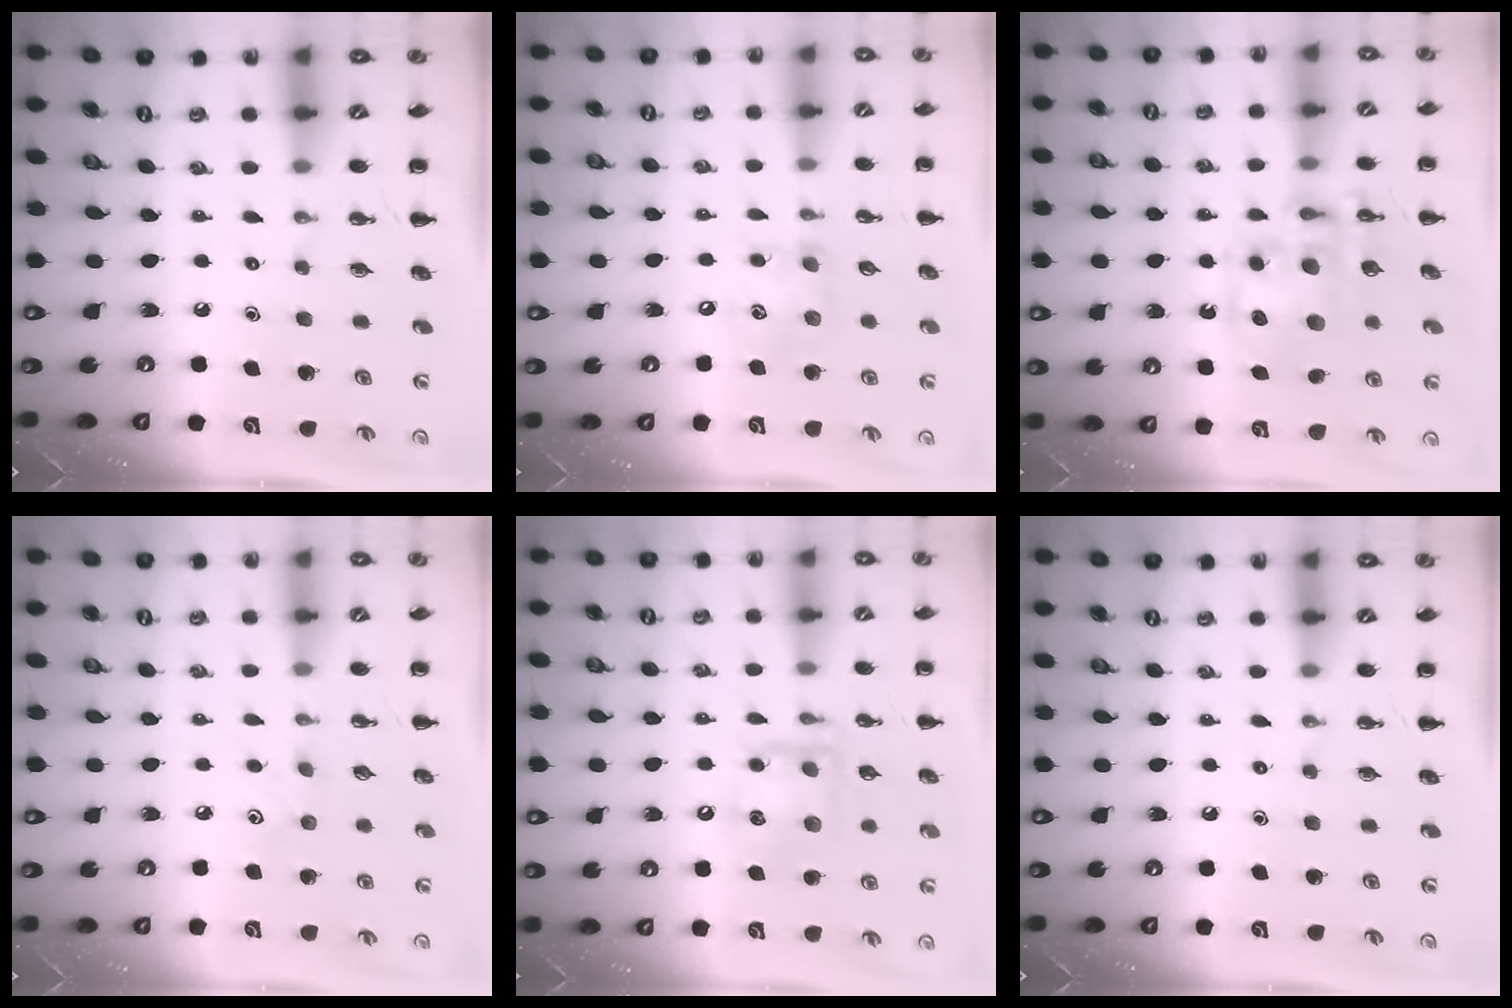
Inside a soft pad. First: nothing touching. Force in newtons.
{"total": 7.5, "press": 7.4, "slide": 0.9}
{"total": 13.2, "press": 13.0, "slide": 2.3}
{"total": 3.2, "press": 3.1, "slide": 1.0}
{"total": 13.9, "press": 13.8, "slide": 1.8}
{"total": 0.0}